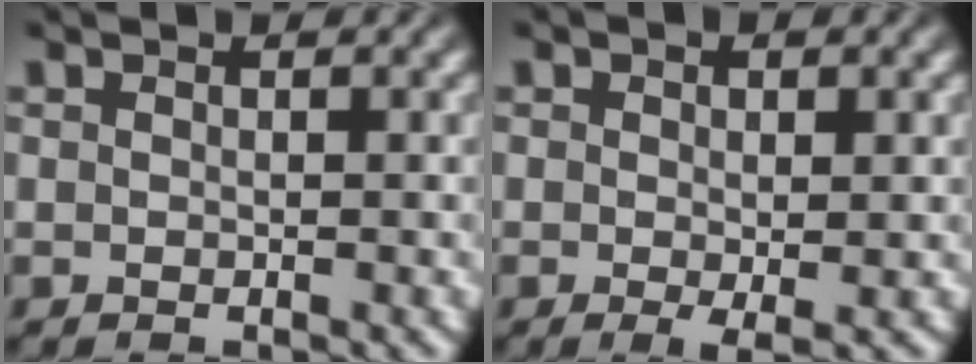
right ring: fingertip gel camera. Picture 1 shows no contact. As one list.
[{"total": 1.7, "force": [-0.2, 0.5, 1.6], "torque": [-0.025, -0.003, -0.003]}]